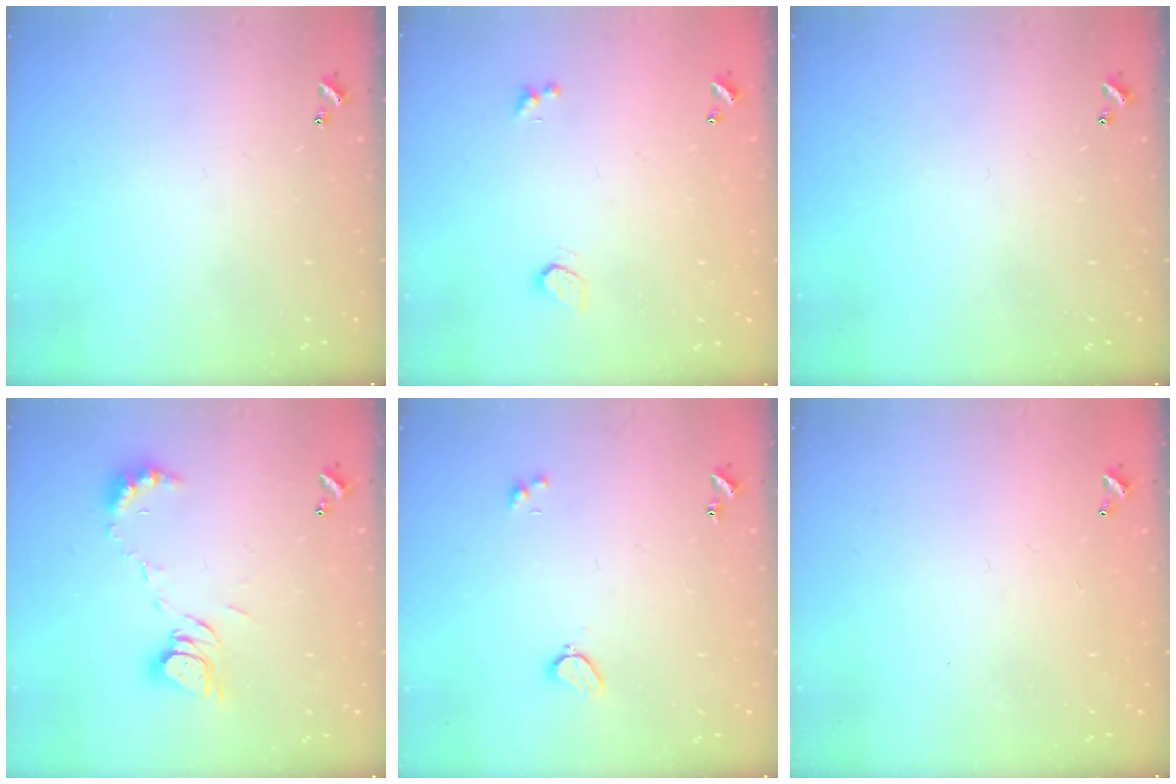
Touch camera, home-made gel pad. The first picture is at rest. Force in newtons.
{"total": 0.9, "press": 0.8, "slide": 0.4}
{"total": 0.0}
{"total": 8.2, "press": 8.1, "slide": 0.8}
{"total": 1.9, "press": 1.9, "slide": 0.6}
{"total": 2.9, "press": 2.9, "slide": 0.1}